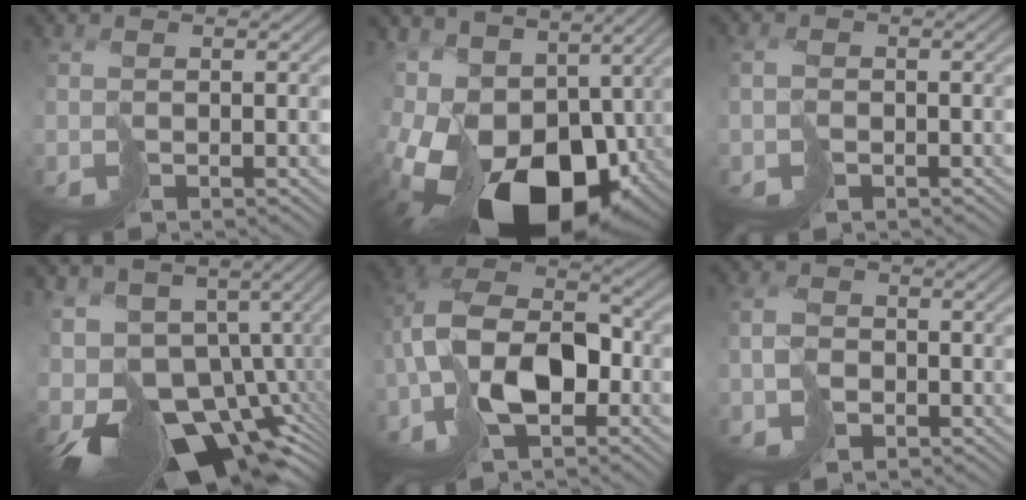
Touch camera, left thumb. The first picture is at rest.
{"total": 16.7, "force": [-4.0, 10.8, 12.1], "torque": [-0.226, -0.033, -0.033]}
{"total": 2.4, "force": [-0.8, 2.1, 0.9], "torque": [-0.014, 0.003, -0.017]}
{"total": 15.0, "force": [-6.0, 8.4, 10.9], "torque": [-0.215, -0.023, -0.069]}
{"total": 11.1, "force": [-3.7, 6.7, 8.1], "torque": [-0.150, 0.010, -0.080]}
{"total": 3.6, "force": [-1.8, 2.9, 1.3], "torque": [-0.020, 0.005, -0.045]}